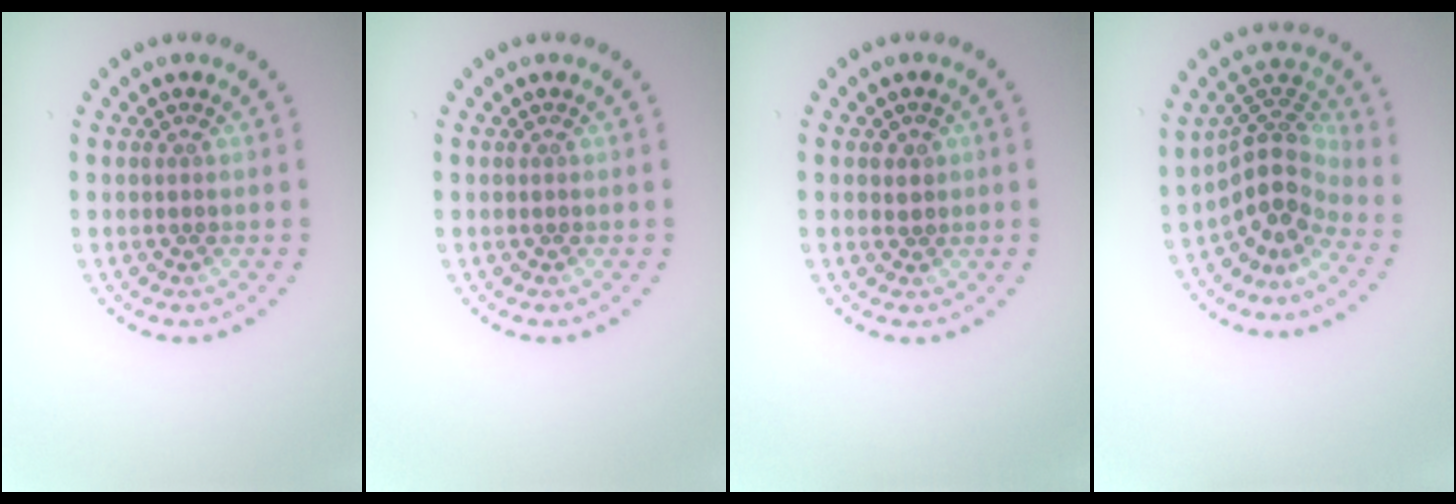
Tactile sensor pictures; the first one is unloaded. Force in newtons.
{"total": 0.0}
{"total": 0.6, "press": 0.5, "slide": 0.3}
{"total": 4.5, "press": 3.1, "slide": 3.2}